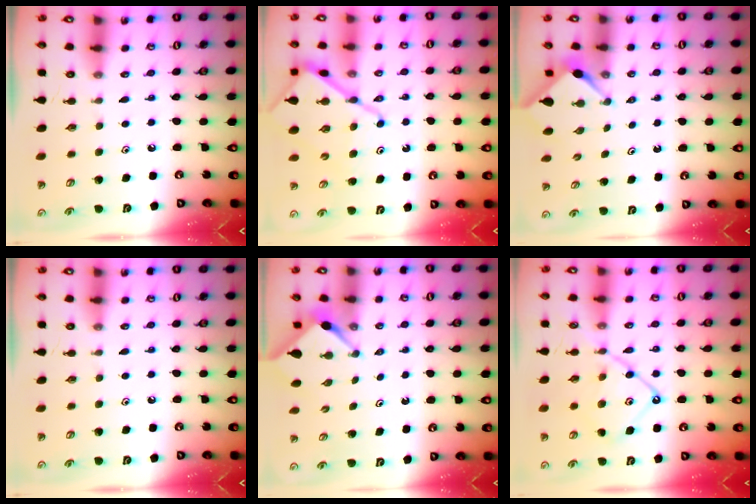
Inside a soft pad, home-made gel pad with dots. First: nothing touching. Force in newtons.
{"total": 12.9, "press": 12.9, "slide": 1.4}
{"total": 3.0, "press": 3.0, "slide": 0.4}
{"total": 0.0}
{"total": 3.1, "press": 3.1, "slide": 0.3}
{"total": 12.4, "press": 12.4, "slide": 1.3}